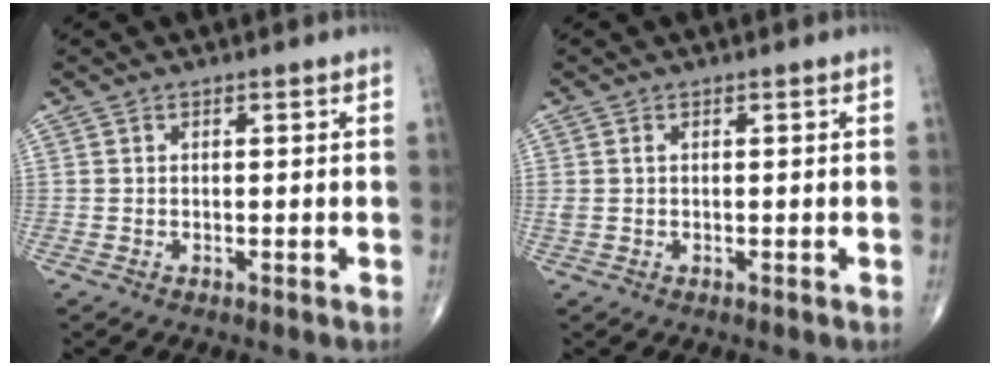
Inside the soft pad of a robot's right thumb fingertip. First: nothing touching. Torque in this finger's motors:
{"motor_torque": [0.01, -0.06, 0.36, 0.21, 0.04]}